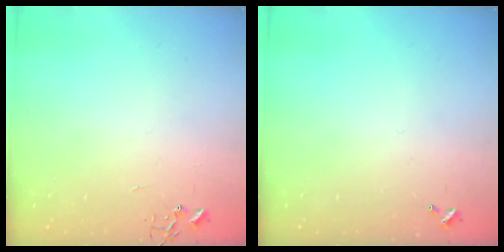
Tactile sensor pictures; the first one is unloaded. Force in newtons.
{"total": 0.0}